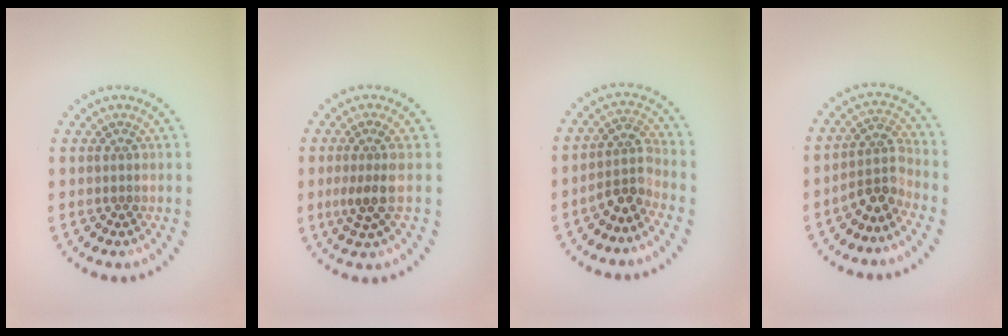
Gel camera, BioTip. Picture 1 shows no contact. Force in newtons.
{"total": 2.7, "press": 2.0, "slide": 1.8}
{"total": 2.9, "press": 2.1, "slide": 2.0}
{"total": 3.1, "press": 2.2, "slide": 2.1}